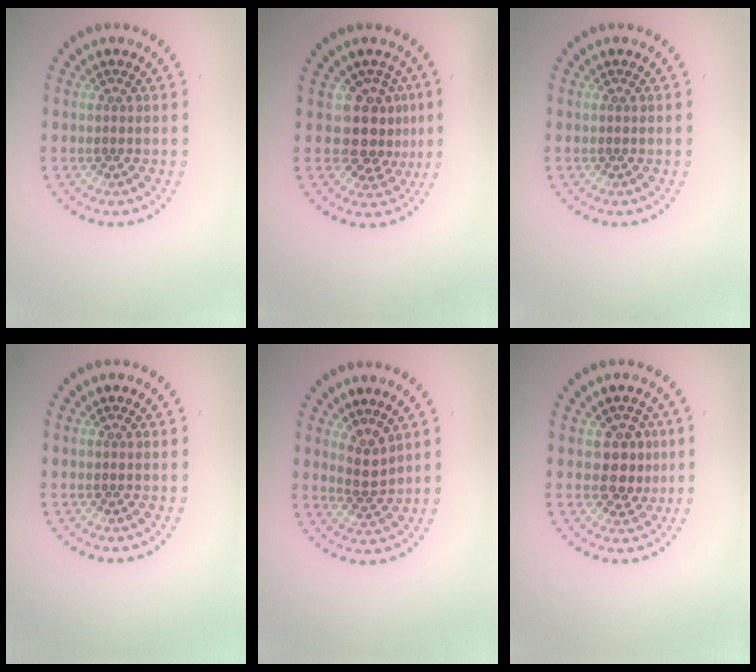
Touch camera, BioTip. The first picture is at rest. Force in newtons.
{"total": 3.5, "press": 2.7, "slide": 2.3}
{"total": 0.0}
{"total": 0.0}
{"total": 1.7, "press": 1.4, "slide": 1.1}
{"total": 2.9, "press": 2.7, "slide": 1.1}